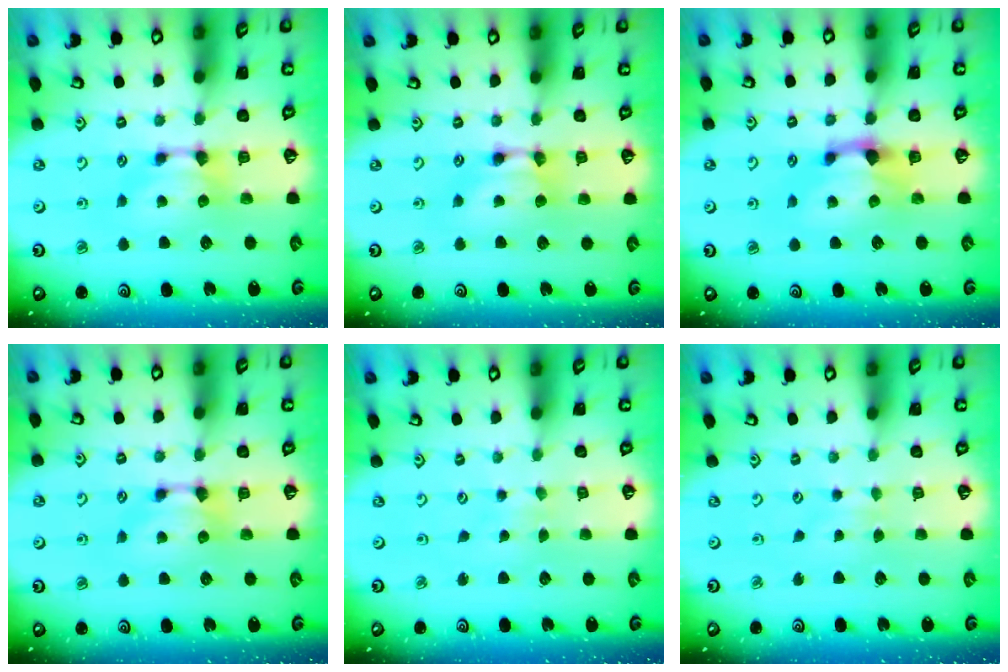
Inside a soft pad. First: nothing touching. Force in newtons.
{"total": 1.6, "press": 1.6, "slide": 0.2}
{"total": 1.9, "press": 1.4, "slide": 1.3}
{"total": 0.0}
{"total": 4.6, "press": 4.6, "slide": 0.1}
{"total": 3.4, "press": 3.4, "slide": 0.5}